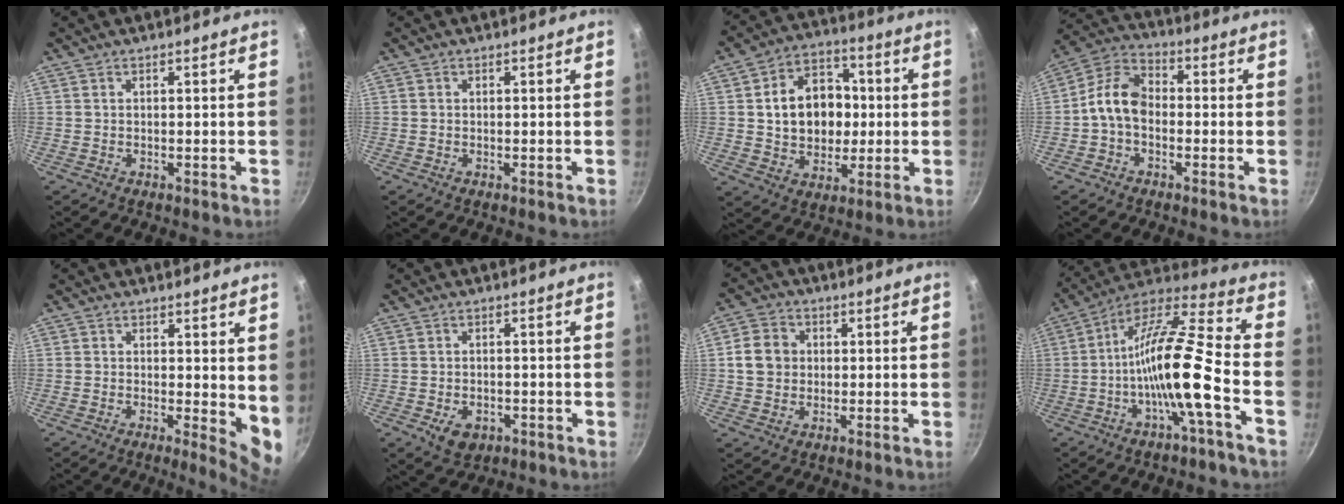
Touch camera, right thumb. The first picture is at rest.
{"total": 0.0}
{"total": 15.2, "force": [1.0, 12.0, 9.3], "torque": [-0.112, 0.022, 0.018]}
{"total": 9.0, "force": [-1.3, 6.2, 6.3], "torque": [-0.102, 0.034, -0.044]}
{"total": 6.0, "force": [0.6, 2.3, 5.5], "torque": [-0.065, -0.019, 0.006]}
{"total": 5.0, "force": [-1.8, 3.5, 3.1], "torque": [-0.044, 0.006, -0.020]}
{"total": 7.0, "force": [0.6, 6.1, 3.3], "torque": [-0.038, 0.008, 0.000]}
{"total": 16.6, "force": [-4.6, 2.3, 15.8], "torque": [-0.274, 0.038, -0.097]}